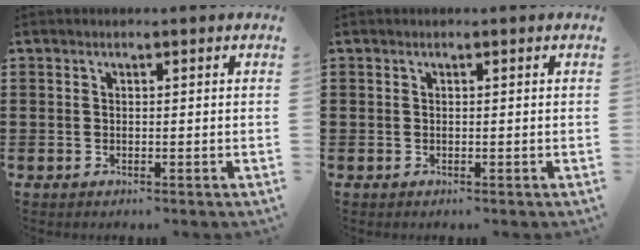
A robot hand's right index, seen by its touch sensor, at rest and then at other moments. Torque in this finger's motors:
{"motor_torque": [0.00, 0.00, 0.00, 0.00]}